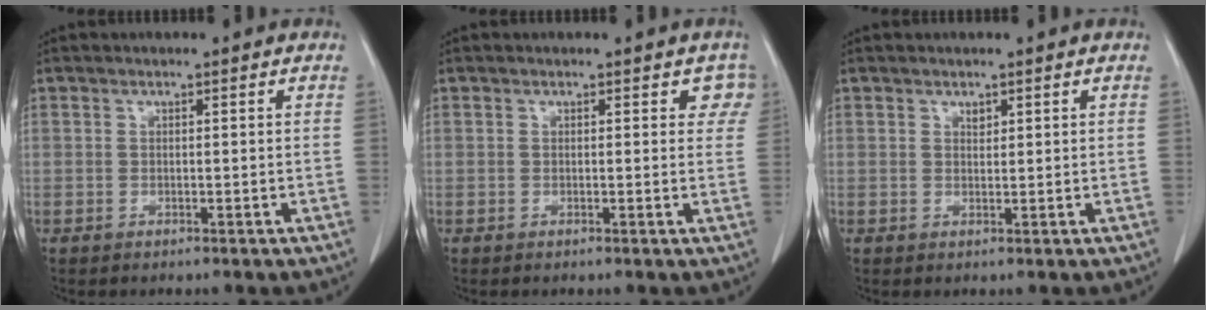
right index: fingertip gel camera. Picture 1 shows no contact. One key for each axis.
{"total": 2.9, "fx": 2.1, "fy": 1.8, "fz": 1.0, "tx": 0.015, "ty": 0.000, "tz": 0.006}
{"total": 0.8, "fx": 0.6, "fy": 0.4, "fz": 0.4, "tx": -0.006, "ty": -0.004, "tz": 0.010}